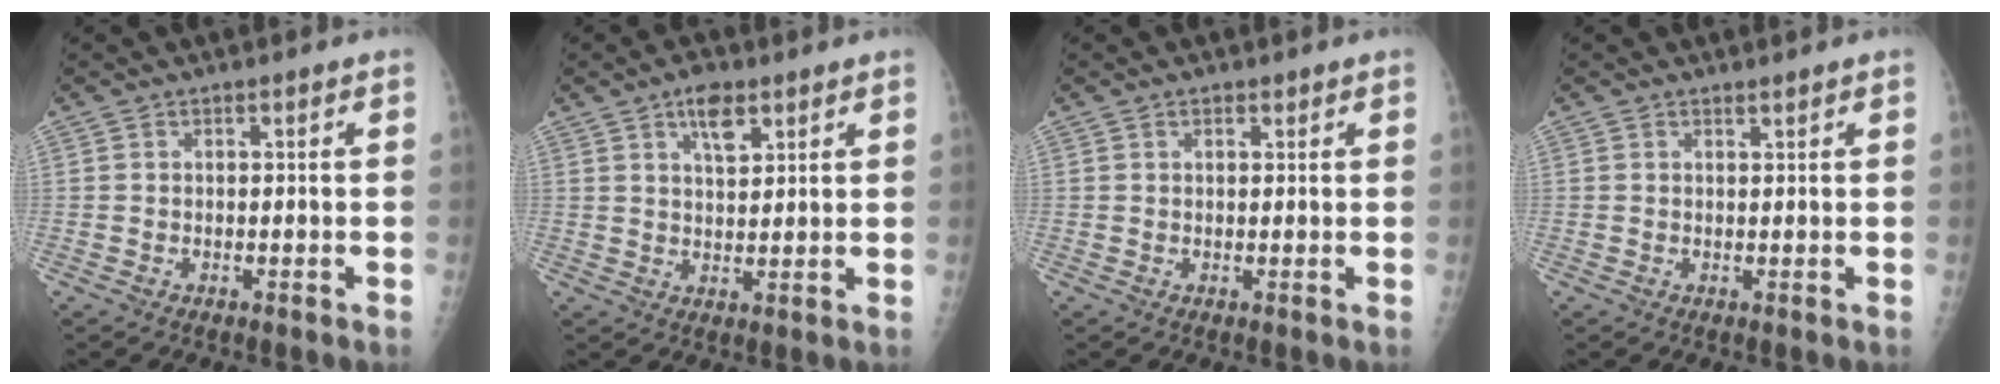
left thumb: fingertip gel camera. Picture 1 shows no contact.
{"total": 5.6, "force": [3.2, 2.5, 3.8], "torque": [-0.048, -0.017, 0.052]}
{"total": 1.3, "force": [0.9, 0.7, 0.6], "torque": [-0.002, -0.004, 0.011]}
{"total": 0.7, "force": [0.7, 0.1, 0.1], "torque": [-0.003, -0.006, 0.010]}